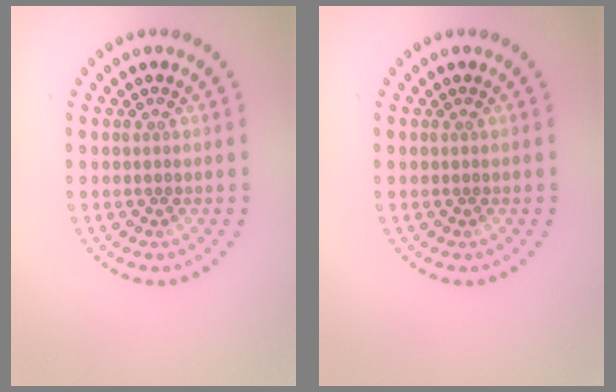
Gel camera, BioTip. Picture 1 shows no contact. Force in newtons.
{"total": 0.0}